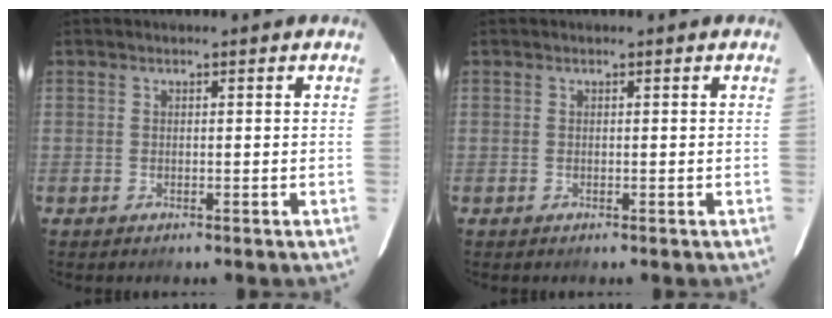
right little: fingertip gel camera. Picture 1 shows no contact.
{"total": 0.0}